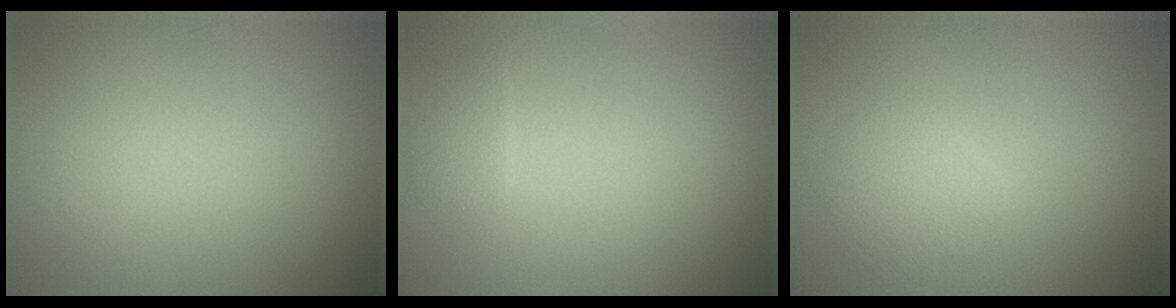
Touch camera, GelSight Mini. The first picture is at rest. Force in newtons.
{"total": 1.0, "press": 1.0, "slide": 0.1}
{"total": 1.9, "press": 1.9, "slide": 0.1}